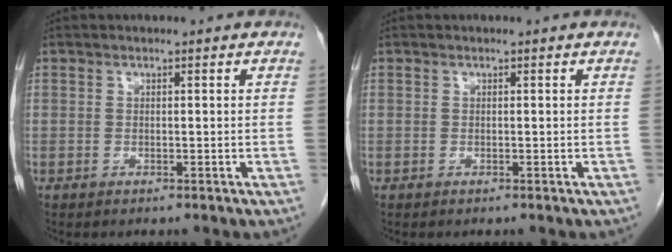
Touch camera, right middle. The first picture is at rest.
{"total": 0.0}